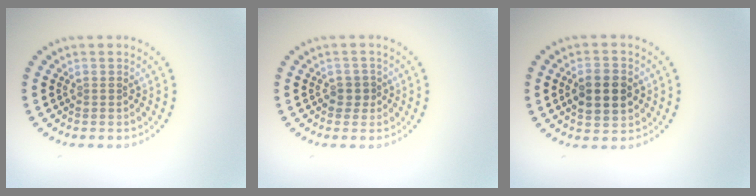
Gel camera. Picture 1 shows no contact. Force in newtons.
{"total": 1.0, "press": 0.8, "slide": 0.7}
{"total": 4.4, "press": 4.4, "slide": 0.2}